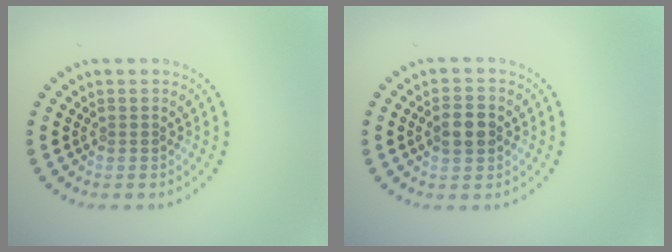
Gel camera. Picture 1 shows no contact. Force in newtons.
{"total": 2.9, "press": 2.9, "slide": 0.1}